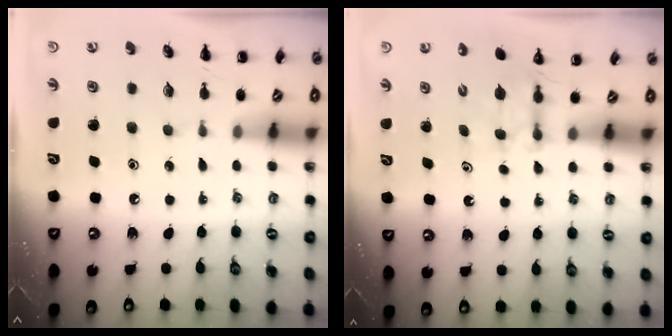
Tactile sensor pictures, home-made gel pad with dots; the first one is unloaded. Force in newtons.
{"total": 2.7, "press": 2.5, "slide": 1.1}